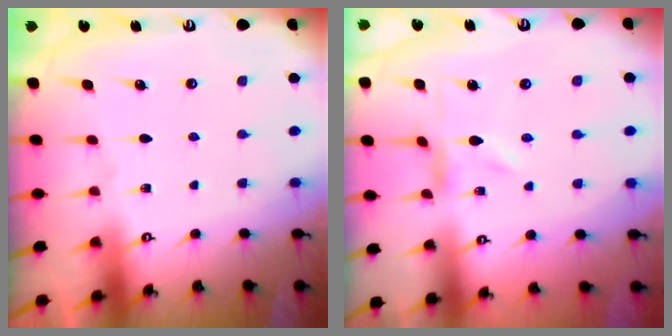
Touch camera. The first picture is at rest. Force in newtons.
{"total": 0.0}